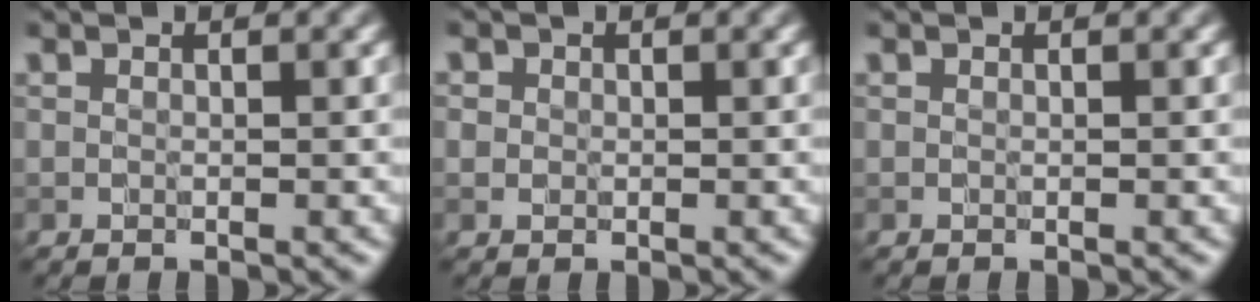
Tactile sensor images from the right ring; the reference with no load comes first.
{"total": 0.6, "force": [0.0, 0.6, 0.1], "torque": [0.002, -0.002, -0.001]}
{"total": 0.0}